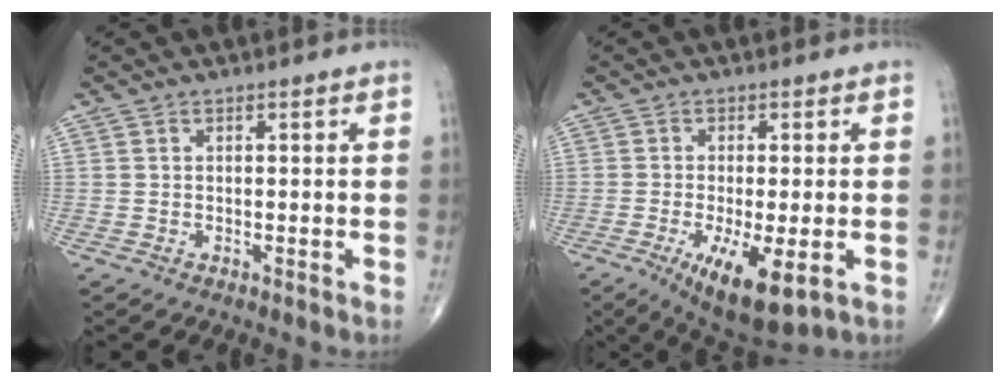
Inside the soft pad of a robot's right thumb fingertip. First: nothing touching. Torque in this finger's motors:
{"motor_torque": [1.12, 1.41, 0.29, -0.38, 0.33]}